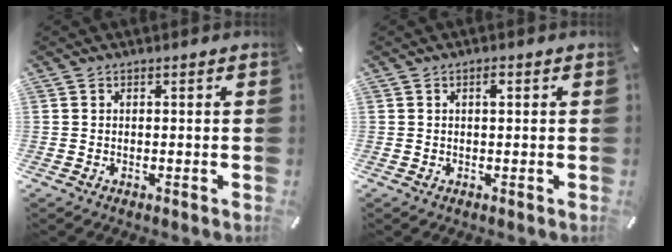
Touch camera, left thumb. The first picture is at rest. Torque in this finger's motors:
{"motor_torque": [0.36, 0.05, 0.19, -0.31, 0.07]}